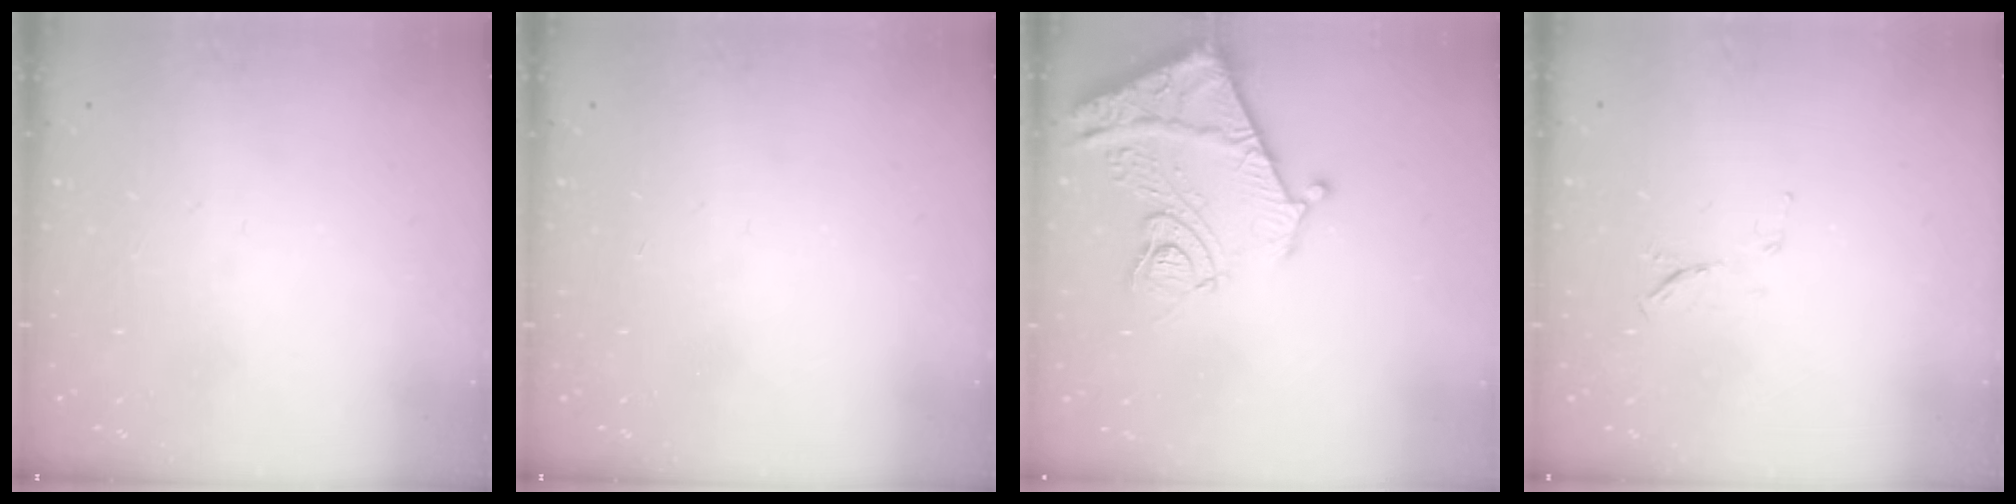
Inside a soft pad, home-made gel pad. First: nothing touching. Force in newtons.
{"total": 0.0}
{"total": 14.7, "press": 14.6, "slide": 1.7}
{"total": 5.4, "press": 5.2, "slide": 1.3}